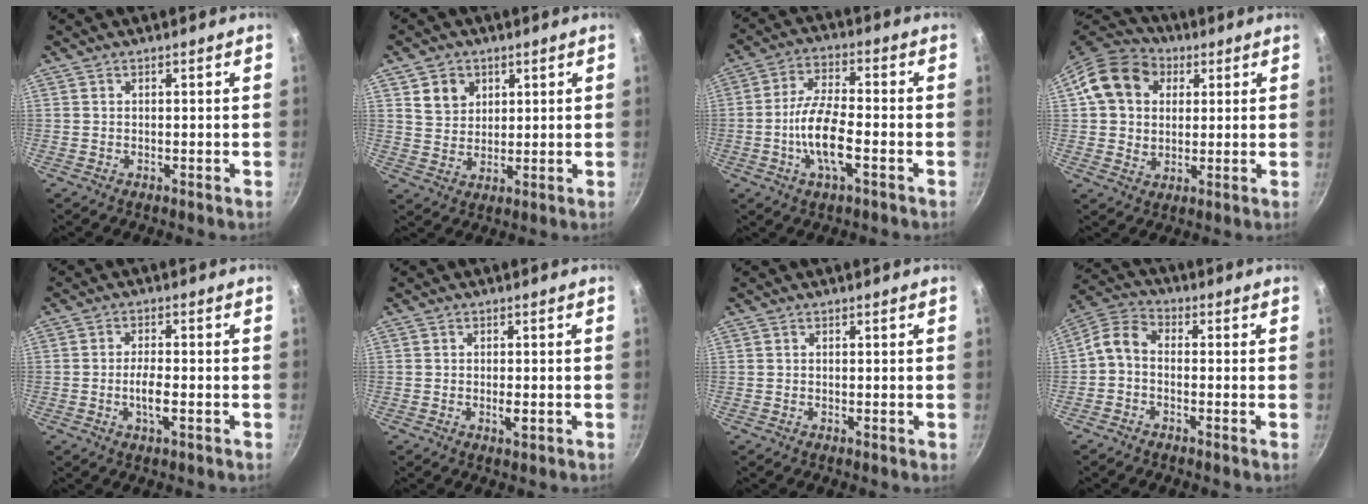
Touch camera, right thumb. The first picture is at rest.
{"total": 6.1, "force": [2.8, 4.9, 2.4], "torque": [-0.019, -0.017, 0.055]}
{"total": 10.5, "force": [-2.9, 3.8, 9.3], "torque": [-0.185, 0.021, -0.058]}
{"total": 14.3, "force": [3.7, 11.5, 7.7], "torque": [-0.122, 0.010, 0.056]}
{"total": 4.1, "force": [-1.1, 1.4, 3.6], "torque": [-0.066, 0.004, -0.022]}
{"total": 1.8, "force": [-0.5, 0.8, 1.6], "torque": [-0.025, -0.001, -0.008]}
{"total": 0.5, "force": [-0.1, 0.1, 0.5], "torque": [-0.007, -0.003, -0.003]}
{"total": 6.4, "force": [-1.0, 4.2, 4.7], "torque": [-0.088, 0.025, -0.036]}